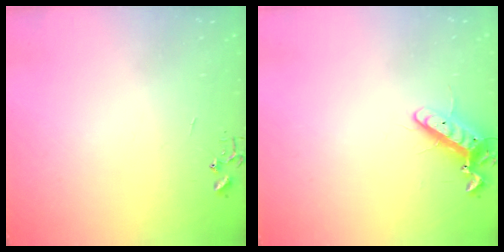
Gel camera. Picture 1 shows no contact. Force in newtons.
{"total": 11.6, "press": 11.5, "slide": 1.5}